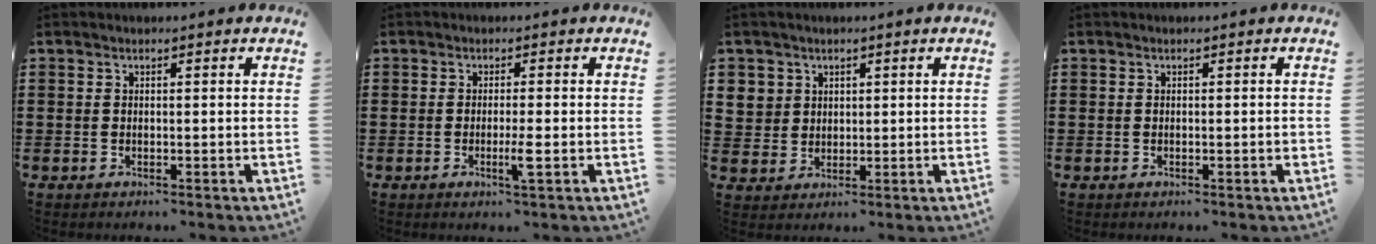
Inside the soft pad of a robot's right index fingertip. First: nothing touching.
{"total": 3.0, "force": [-1.0, 0.0, 2.8], "torque": [-0.055, -0.008, -0.020]}
{"total": 3.8, "force": [1.7, 3.4, 0.3], "torque": [-0.023, 0.015, 0.032]}
{"total": 0.6, "force": [-0.2, 0.0, 0.5], "torque": [-0.009, -0.004, -0.002]}